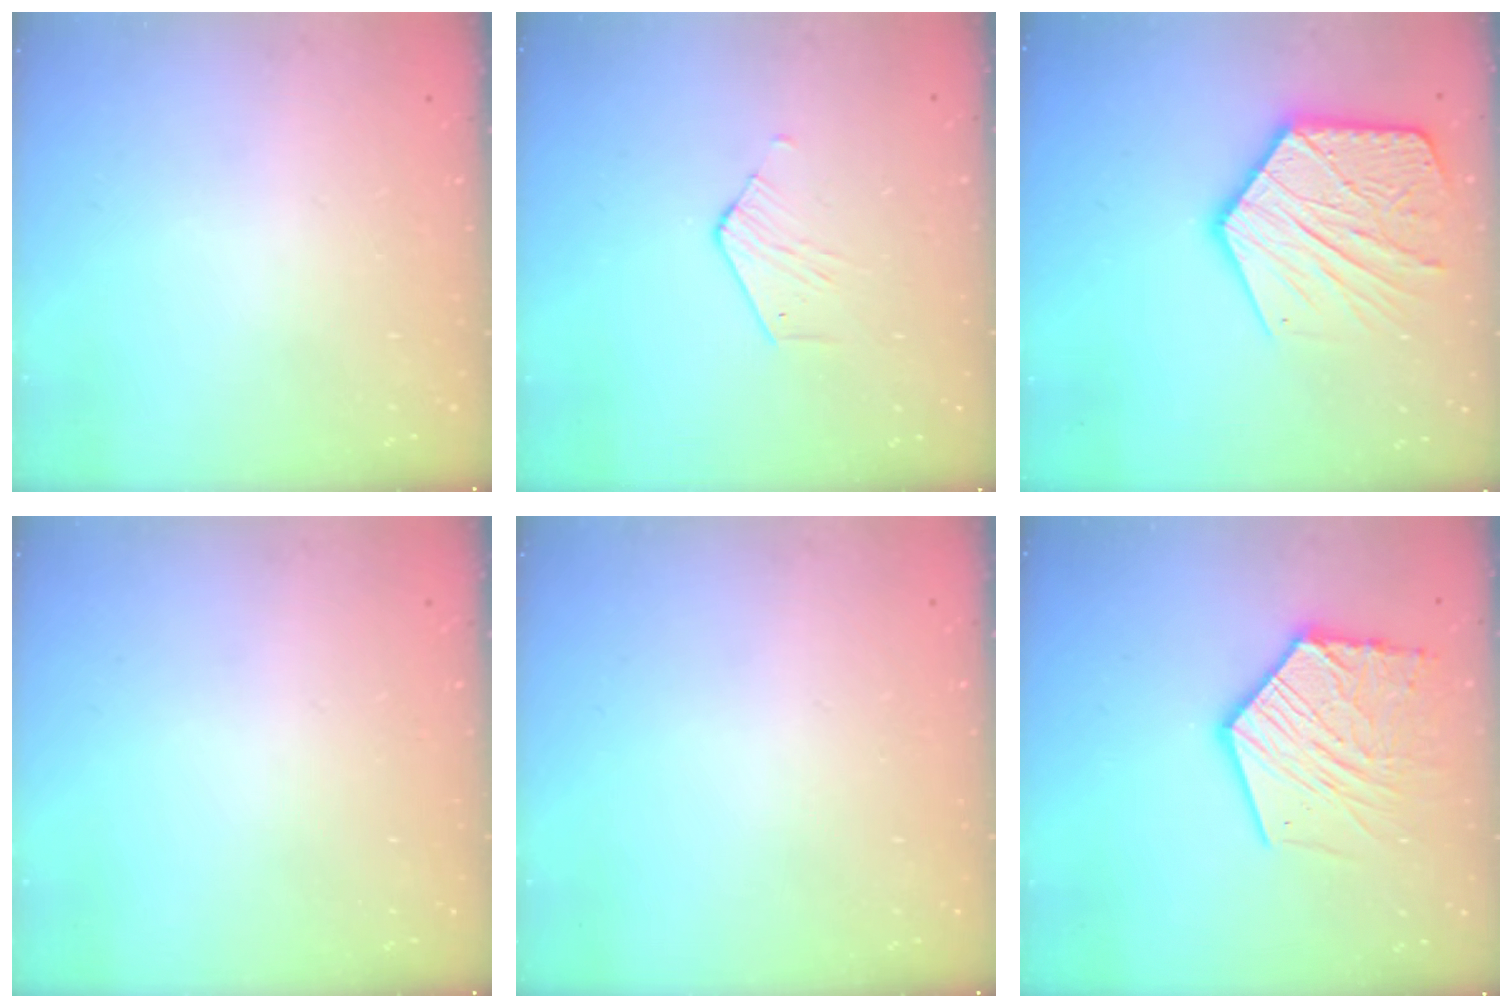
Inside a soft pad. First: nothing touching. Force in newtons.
{"total": 2.6, "press": 2.6, "slide": 0.2}
{"total": 20.8, "press": 20.7, "slide": 1.8}
{"total": 0.0}
{"total": 0.0}
{"total": 17.9, "press": 17.8, "slide": 1.7}